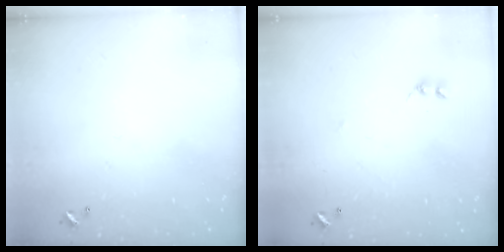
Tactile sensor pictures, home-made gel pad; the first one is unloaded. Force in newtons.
{"total": 2.5, "press": 2.4, "slide": 0.4}